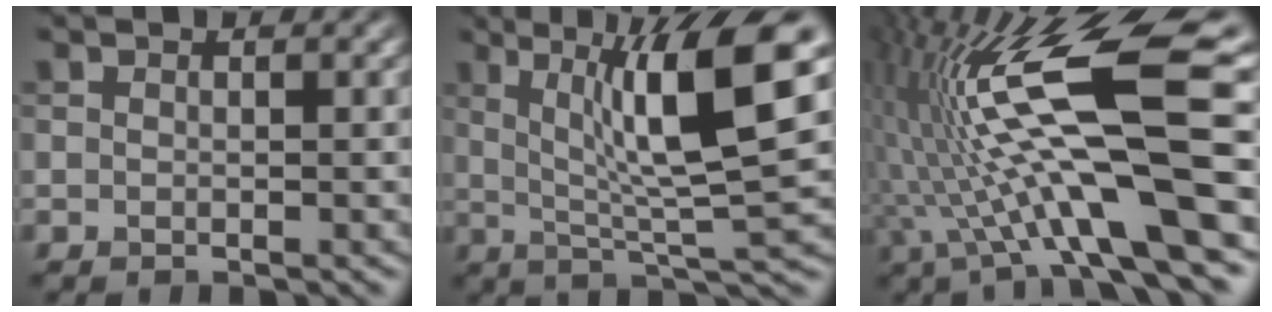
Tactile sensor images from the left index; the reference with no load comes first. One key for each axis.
{"total": 10.8, "fx": 2.9, "fy": 1.8, "fz": 10.2, "tx": -0.150, "ty": -0.001, "tz": 0.054}
{"total": 15.4, "fx": -0.2, "fy": 3.0, "fz": 15.1, "tx": -0.274, "ty": 0.021, "tz": 0.004}